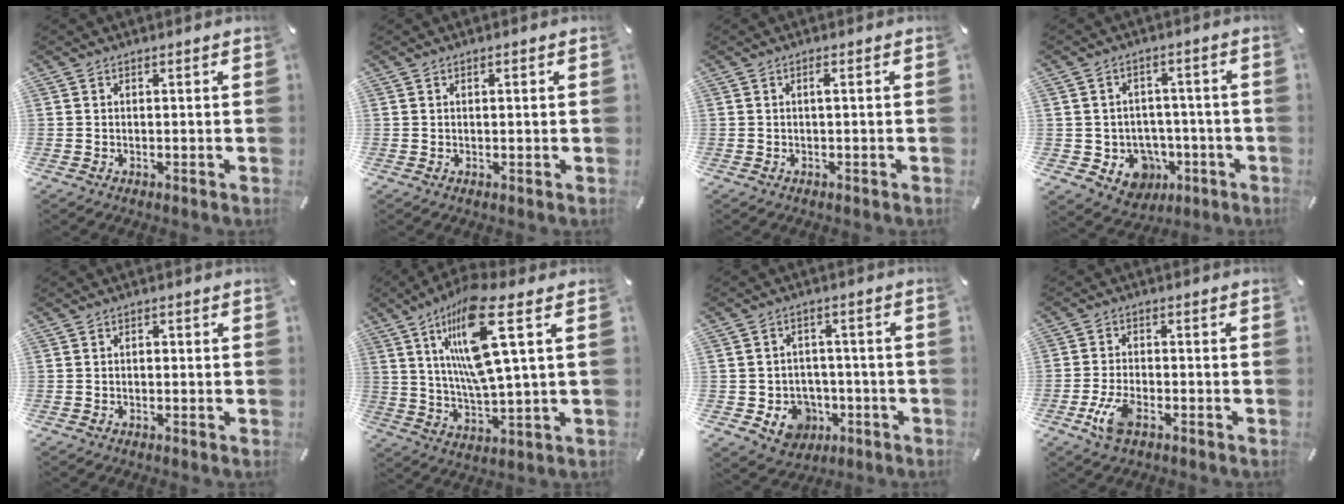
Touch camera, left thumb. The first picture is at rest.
{"total": 1.0, "force": [0.3, 0.5, 0.8], "torque": [-0.017, 0.005, 0.003]}
{"total": 1.3, "force": [0.1, 0.1, 1.3], "torque": [-0.025, 0.000, 0.001]}
{"total": 8.4, "force": [-1.4, 7.9, 2.5], "torque": [-0.039, 0.002, -0.013]}
{"total": 1.4, "force": [0.1, 1.0, 1.0], "torque": [-0.013, 0.002, -0.003]}
{"total": 17.2, "force": [7.1, 3.2, 15.4], "torque": [-0.312, -0.026, 0.102]}
{"total": 7.8, "force": [-1.8, 7.3, 2.1], "torque": [-0.039, 0.011, -0.023]}
{"total": 6.7, "force": [-2.8, 3.4, 5.0], "torque": [-0.119, 0.000, -0.055]}